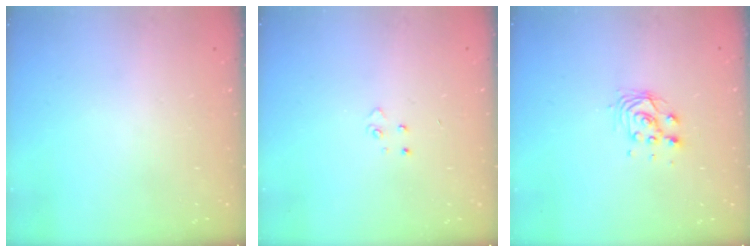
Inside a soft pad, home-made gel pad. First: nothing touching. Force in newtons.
{"total": 4.0, "press": 4.0, "slide": 0.5}
{"total": 5.9, "press": 5.9, "slide": 0.2}